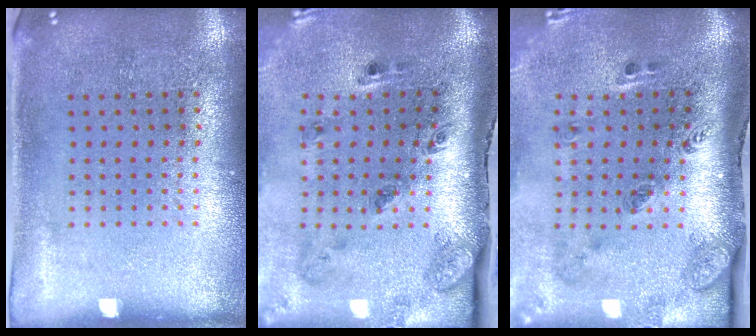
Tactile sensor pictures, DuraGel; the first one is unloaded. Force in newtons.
{"total": 3.3, "press": 2.0, "slide": 2.7}
{"total": 3.4, "press": 2.0, "slide": 2.7}